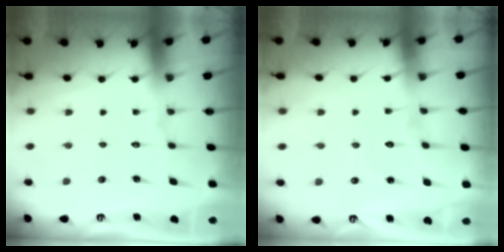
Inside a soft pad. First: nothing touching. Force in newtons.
{"total": 4.7, "press": 4.7, "slide": 0.3}